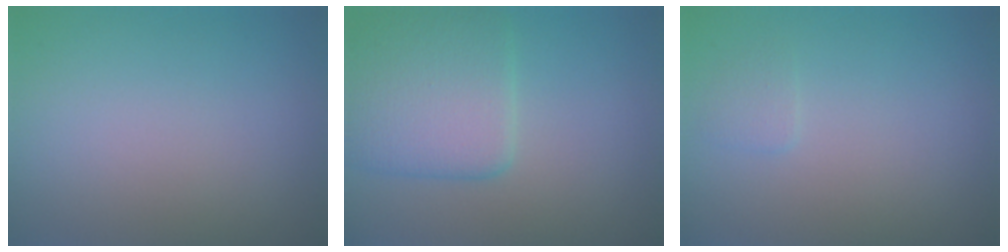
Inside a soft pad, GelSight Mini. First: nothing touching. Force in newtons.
{"total": 5.3, "press": 5.3, "slide": 0.3}
{"total": 0.8, "press": 0.8, "slide": 0.1}